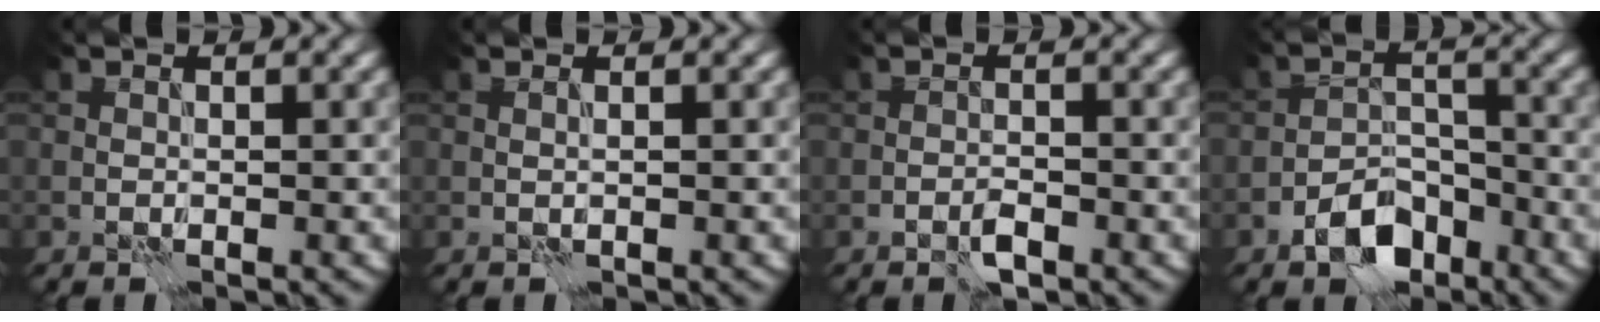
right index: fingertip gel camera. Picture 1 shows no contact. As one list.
[{"total": 0.5, "force": [0.3, 0.1, 0.4], "torque": [-0.011, -0.002, 0.000]}, {"total": 1.6, "force": [-1.1, 0.7, 1.1], "torque": [-0.018, 0.003, -0.021]}, {"total": 4.9, "force": [-3.2, 2.6, 2.6], "torque": [-0.035, 0.003, -0.062]}]